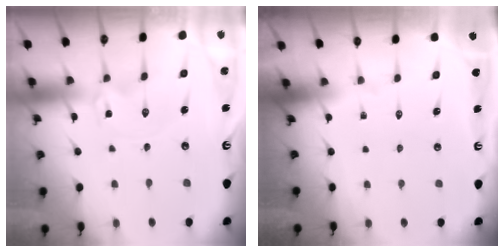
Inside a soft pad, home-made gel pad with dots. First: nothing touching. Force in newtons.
{"total": 0.0}